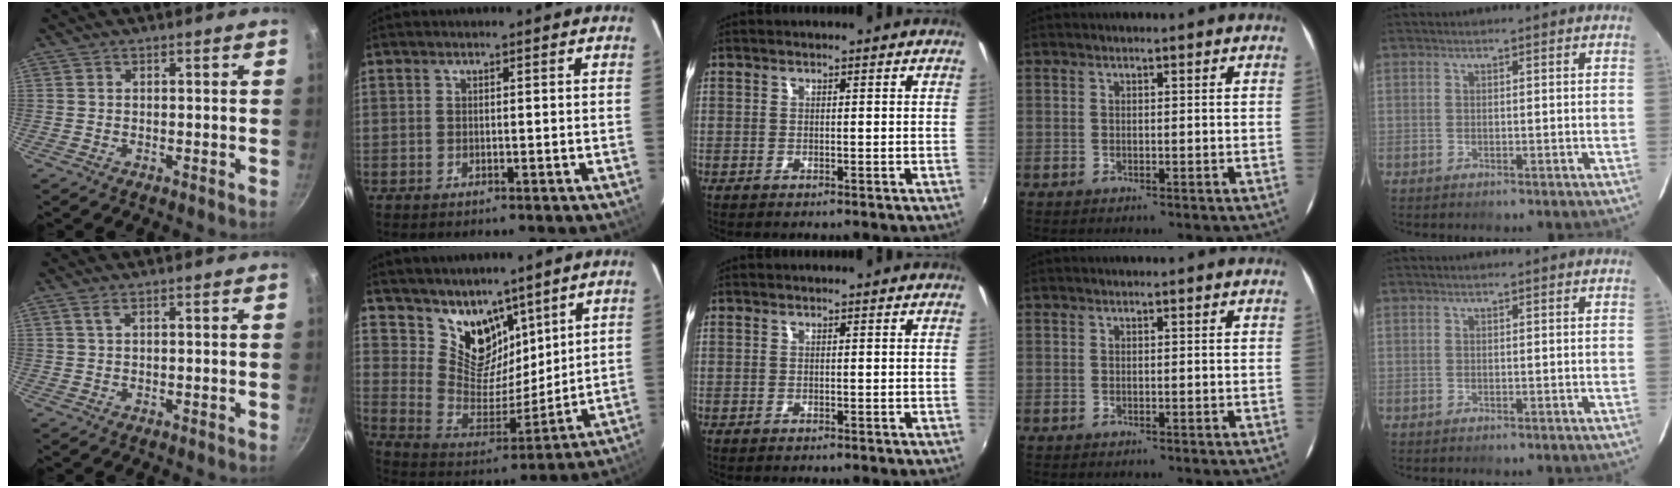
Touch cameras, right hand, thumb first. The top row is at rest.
{"thumb": {"total": 1.2, "force": [0.6, 0.4, 0.9], "torque": [-0.019, 0.001, 0.014]}, "index": {"total": 11.9, "force": [8.6, 7.1, 4.4], "torque": [-0.080, -0.003, 0.172]}, "middle": {"total": 0.8, "force": [-0.6, 0.1, 0.5], "torque": [-0.006, 0.004, -0.006]}}